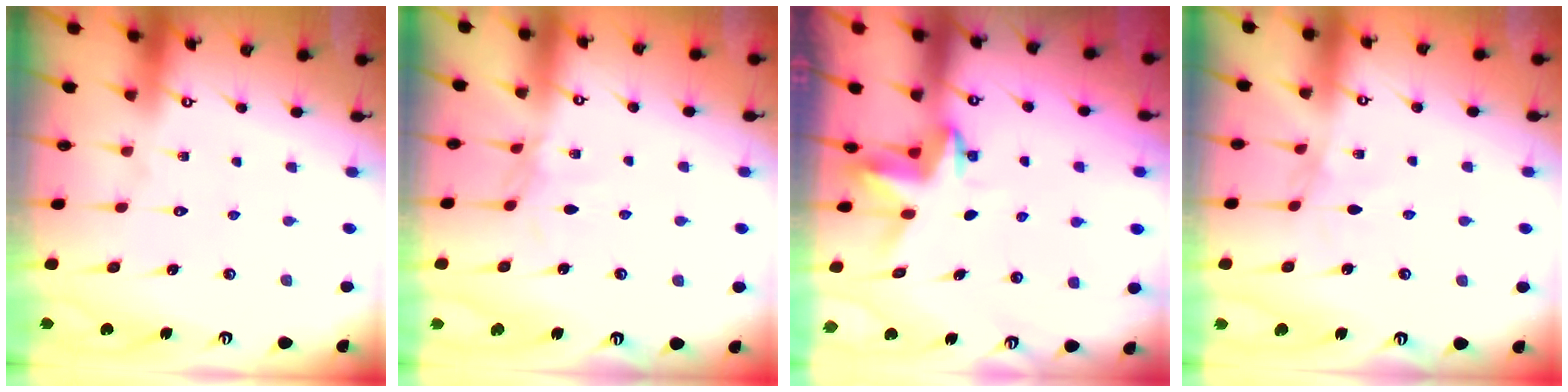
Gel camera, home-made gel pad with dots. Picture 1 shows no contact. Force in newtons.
{"total": 2.6, "press": 2.5, "slide": 0.5}
{"total": 3.4, "press": 3.4, "slide": 0.3}
{"total": 1.2, "press": 1.1, "slide": 0.4}